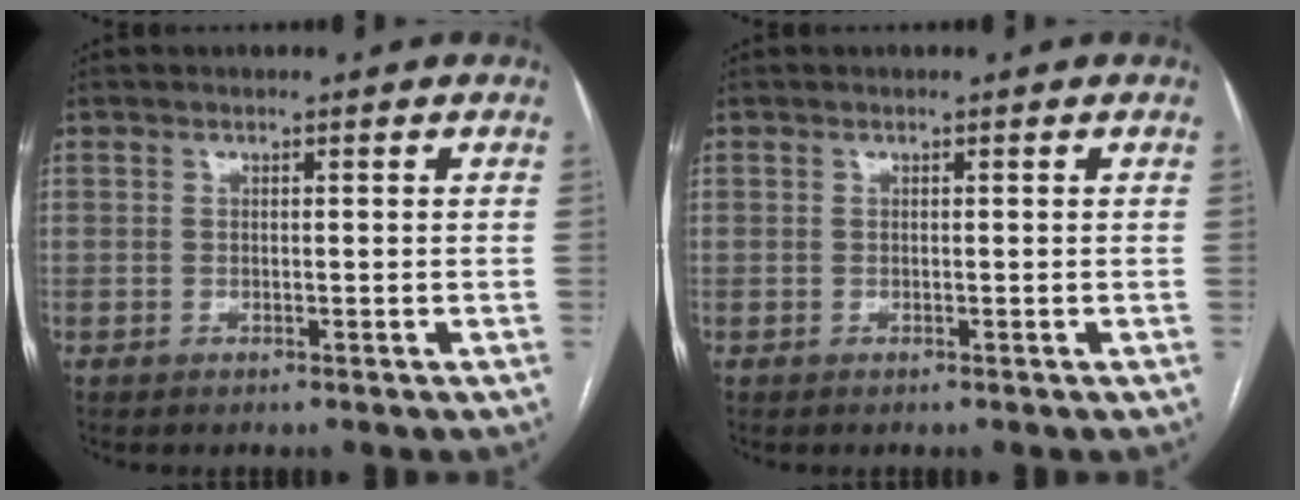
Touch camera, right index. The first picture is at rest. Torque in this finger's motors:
{"motor_torque": [0.03, 0.02, 0.00, 0.00]}